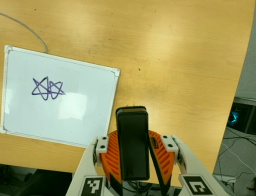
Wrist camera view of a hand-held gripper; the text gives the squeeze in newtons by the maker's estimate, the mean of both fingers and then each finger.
{"total": 6.3, "left": 5.5, "right": 7.2}